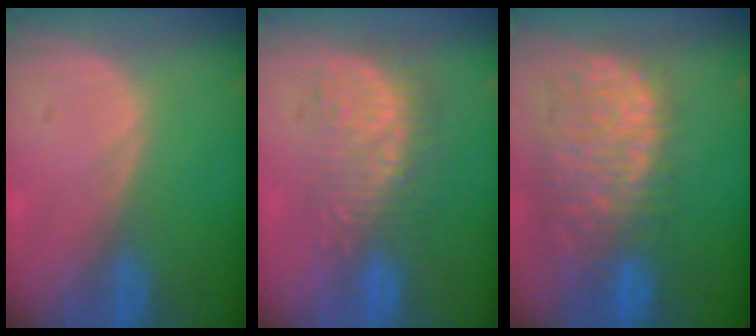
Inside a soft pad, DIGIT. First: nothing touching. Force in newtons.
{"total": 9.0, "press": 8.4, "slide": 3.3}
{"total": 12.6, "press": 10.3, "slide": 7.2}